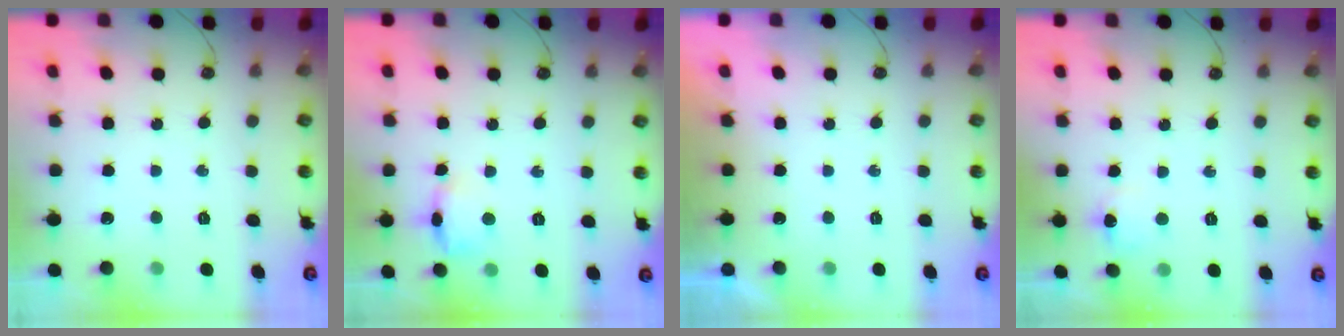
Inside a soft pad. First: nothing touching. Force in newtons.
{"total": 9.2, "press": 9.2, "slide": 1.2}
{"total": 0.0}
{"total": 5.9, "press": 5.9, "slide": 0.6}